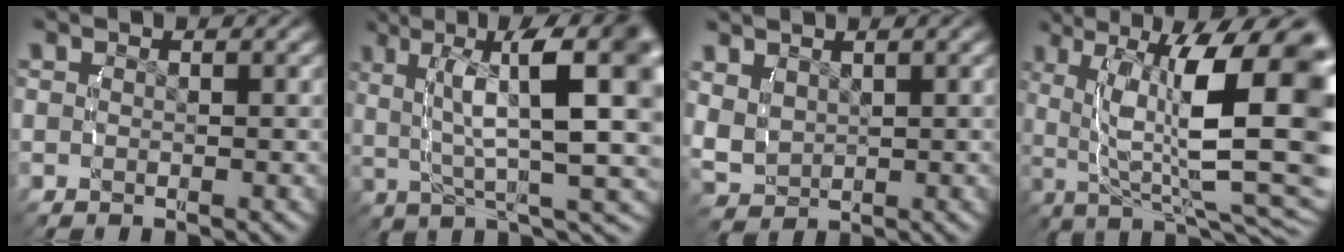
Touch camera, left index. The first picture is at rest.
{"total": 11.3, "force": [1.3, 4.3, 10.4], "torque": [-0.129, 0.007, 0.020]}
{"total": 3.3, "force": [1.2, 2.7, 1.5], "torque": [-0.053, -0.014, 0.037]}
{"total": 12.9, "force": [-0.8, 5.2, 11.7], "torque": [-0.155, -0.019, 0.005]}